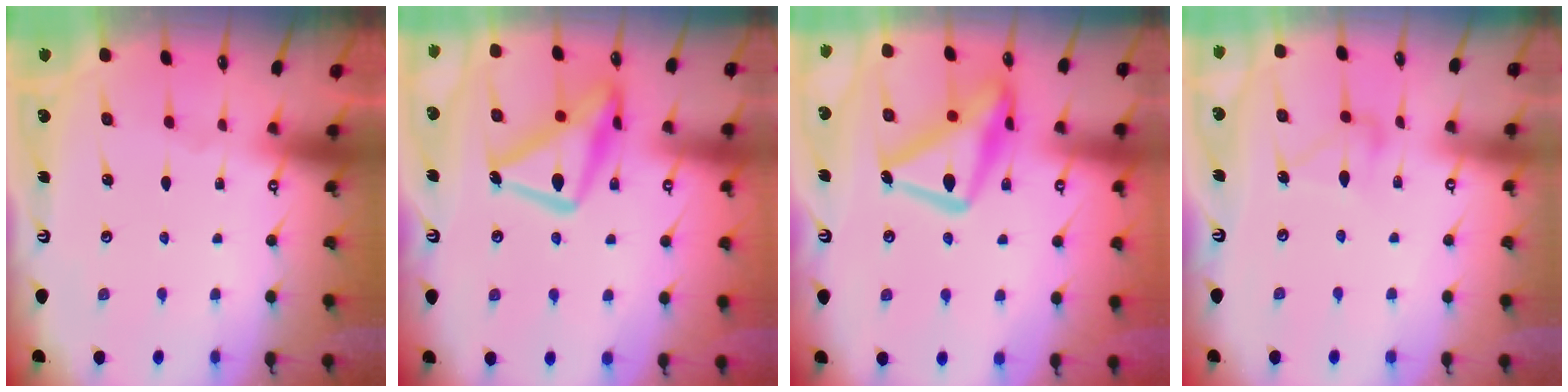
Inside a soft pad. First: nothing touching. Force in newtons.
{"total": 18.4, "press": 18.3, "slide": 1.6}
{"total": 19.3, "press": 19.2, "slide": 1.5}
{"total": 8.7, "press": 8.7, "slide": 0.4}